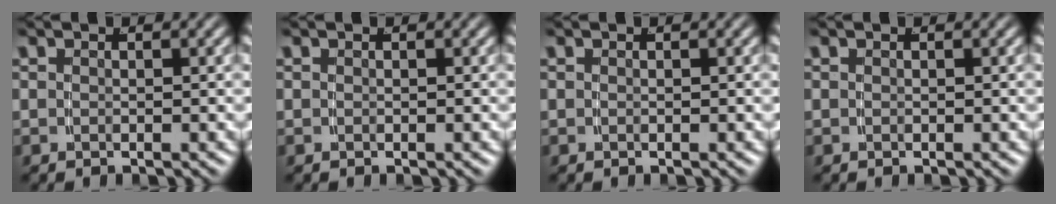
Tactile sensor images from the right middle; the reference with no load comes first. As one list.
[{"total": 0.0}, {"total": 0.0}, {"total": 0.0}]